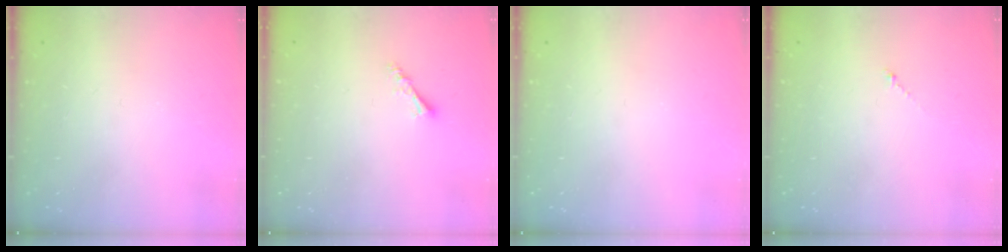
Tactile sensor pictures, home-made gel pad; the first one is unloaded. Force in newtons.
{"total": 3.0, "press": 2.9, "slide": 0.6}
{"total": 0.0}
{"total": 0.7, "press": 0.6, "slide": 0.4}